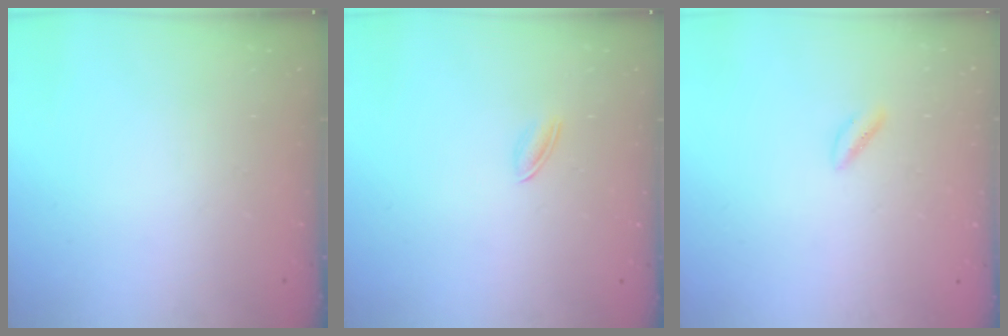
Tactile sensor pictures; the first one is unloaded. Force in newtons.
{"total": 2.7, "press": 2.6, "slide": 0.7}
{"total": 1.9, "press": 1.7, "slide": 1.0}